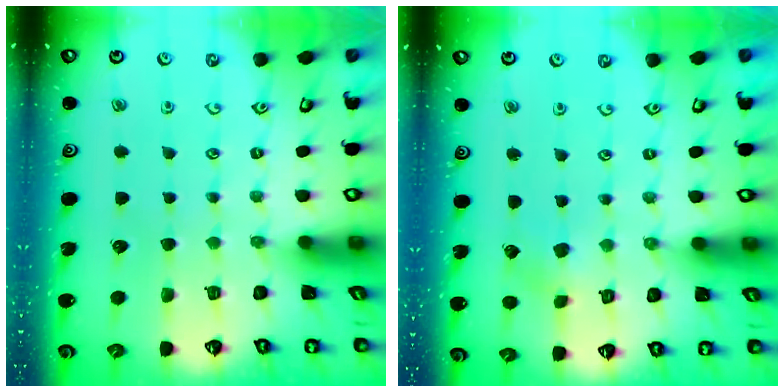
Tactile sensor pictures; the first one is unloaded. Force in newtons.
{"total": 1.8, "press": 1.7, "slide": 0.6}